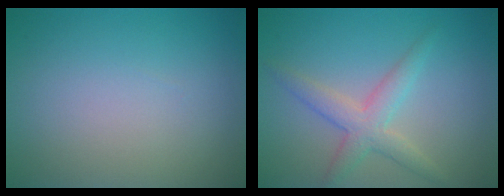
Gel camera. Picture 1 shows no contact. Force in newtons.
{"total": 3.2, "press": 3.2, "slide": 0.1}